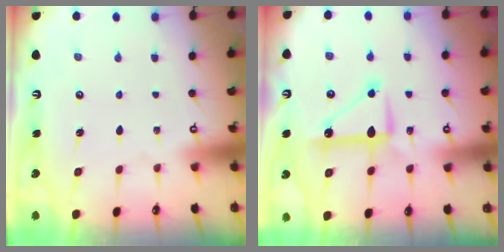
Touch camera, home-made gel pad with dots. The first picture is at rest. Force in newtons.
{"total": 9.9, "press": 9.9, "slide": 0.7}